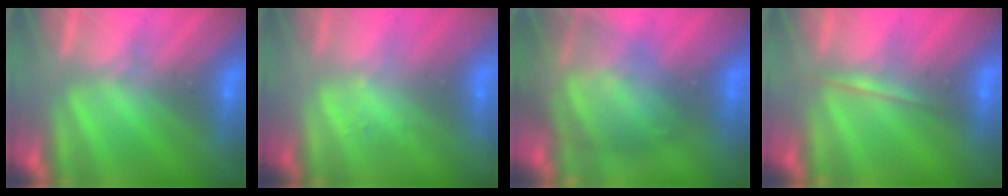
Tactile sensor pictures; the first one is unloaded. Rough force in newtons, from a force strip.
{"total": 1.3}
{"total": 7.7}
{"total": 1.7}